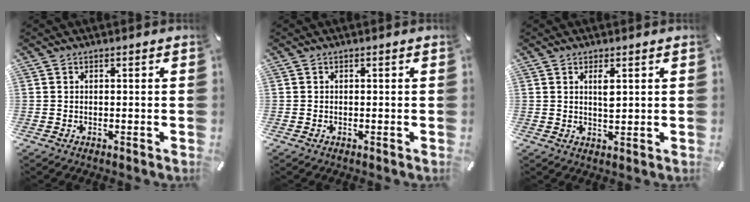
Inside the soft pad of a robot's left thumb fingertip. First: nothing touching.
{"total": 0.0}
{"total": 3.0, "force": [1.3, 1.1, 2.5], "torque": [-0.046, 0.000, 0.019]}